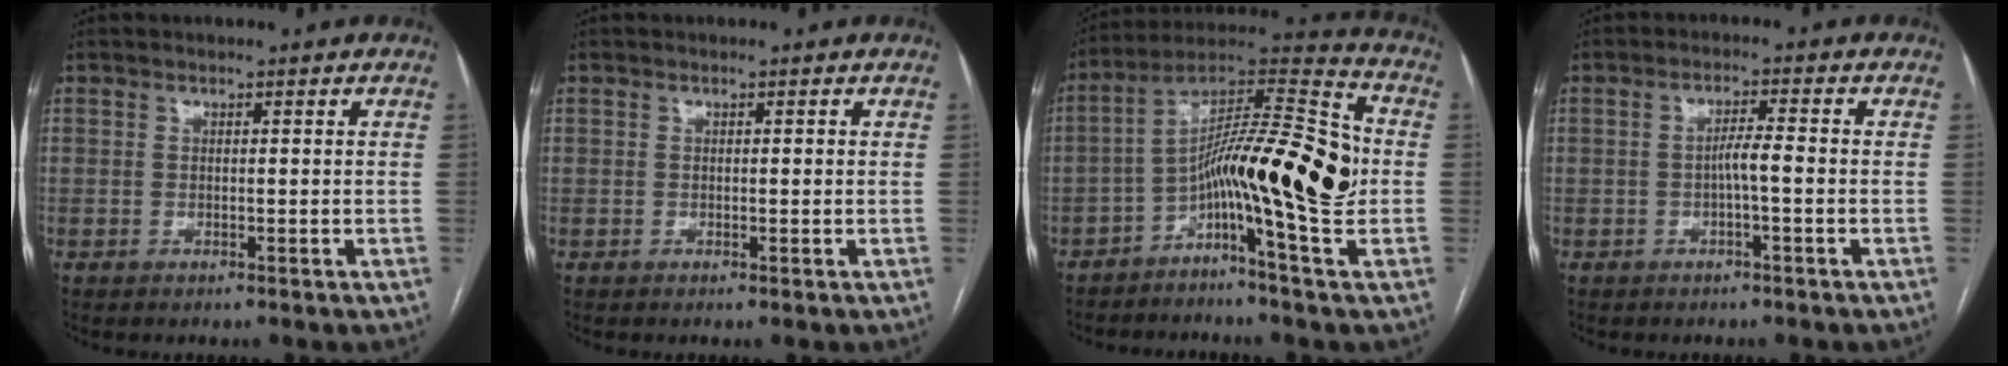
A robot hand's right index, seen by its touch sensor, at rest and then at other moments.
{"total": 0.0}
{"total": 16.5, "force": [-3.2, 1.2, 16.2], "torque": [-0.262, 0.033, -0.062]}
{"total": 3.0, "force": [-0.6, 0.2, 2.9], "torque": [-0.048, 0.004, -0.011]}